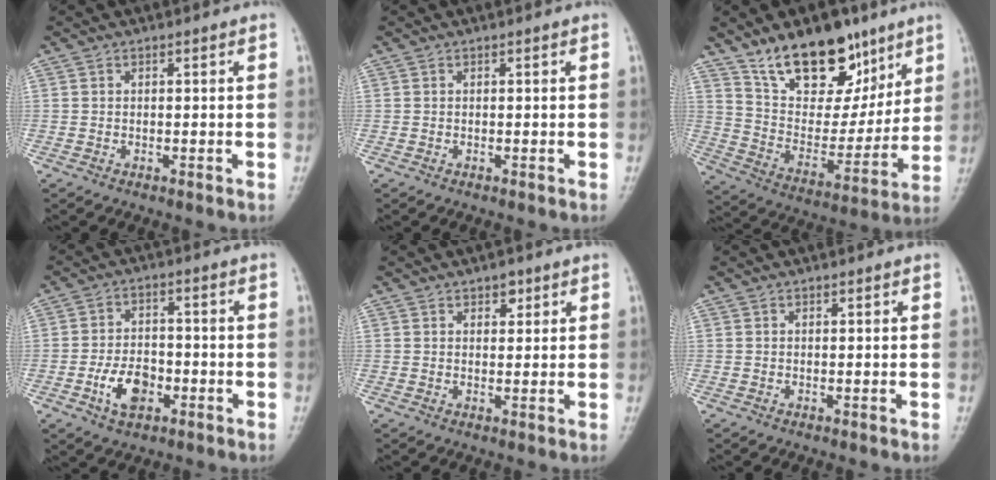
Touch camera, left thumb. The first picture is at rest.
{"total": 0.0}
{"total": 19.9, "force": [13.1, 10.4, 10.8], "torque": [-0.115, -0.072, 0.229]}
{"total": 7.2, "force": [-2.9, 4.4, 5.0], "torque": [-0.072, 0.015, -0.052]}
{"total": 2.6, "force": [1.6, 1.5, 1.4], "torque": [-0.004, -0.007, 0.022]}
{"total": 0.0}